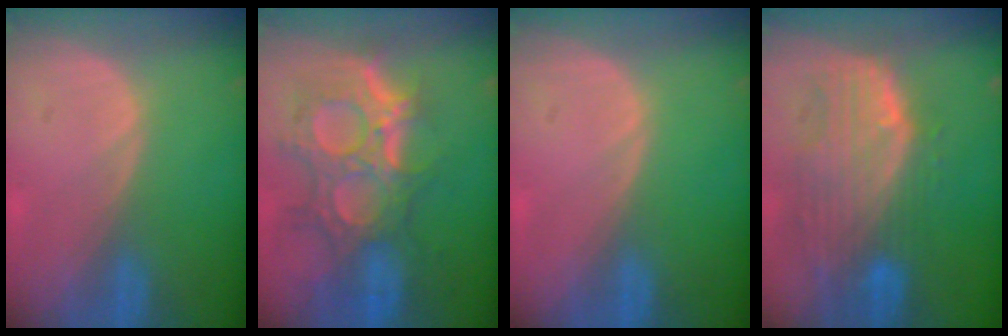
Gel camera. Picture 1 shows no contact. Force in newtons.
{"total": 11.9, "press": 10.7, "slide": 5.3}
{"total": 0.0}
{"total": 10.5, "press": 9.1, "slide": 5.3}